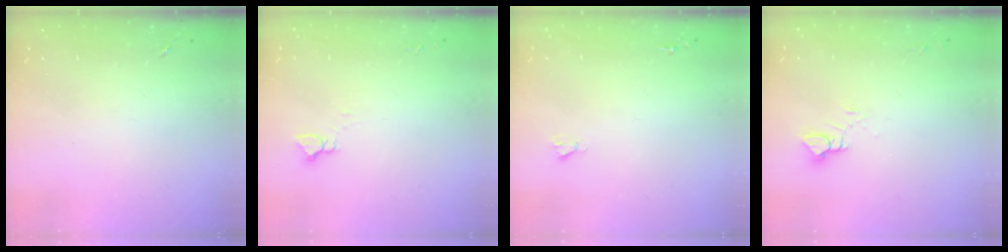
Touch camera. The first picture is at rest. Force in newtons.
{"total": 3.0, "press": 3.0, "slide": 0.2}
{"total": 1.6, "press": 1.6, "slide": 0.2}
{"total": 4.8, "press": 4.8, "slide": 0.2}